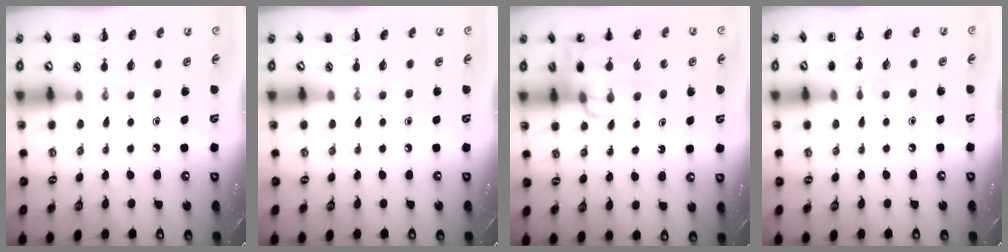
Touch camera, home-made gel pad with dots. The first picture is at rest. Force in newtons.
{"total": 0.0}
{"total": 12.6, "press": 12.3, "slide": 2.8}
{"total": 5.2, "press": 4.9, "slide": 1.7}